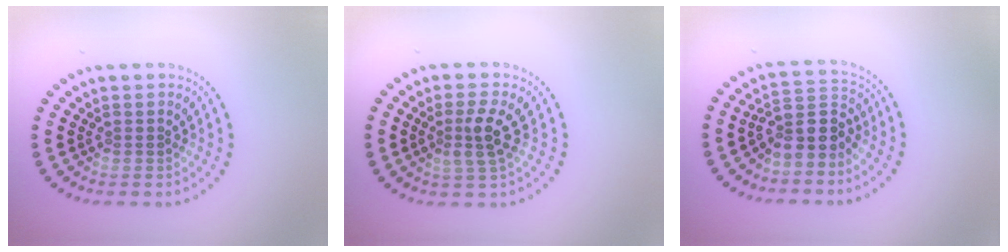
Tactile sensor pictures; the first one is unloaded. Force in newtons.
{"total": 2.7, "press": 2.4, "slide": 1.2}
{"total": 3.6, "press": 2.8, "slide": 2.2}